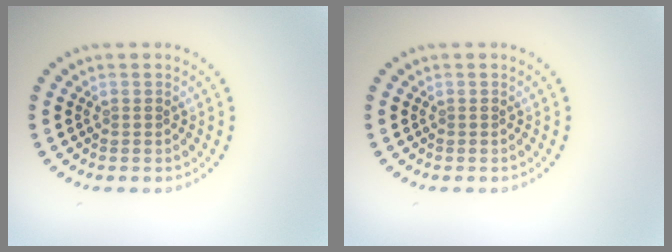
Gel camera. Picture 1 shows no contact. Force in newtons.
{"total": 0.0}